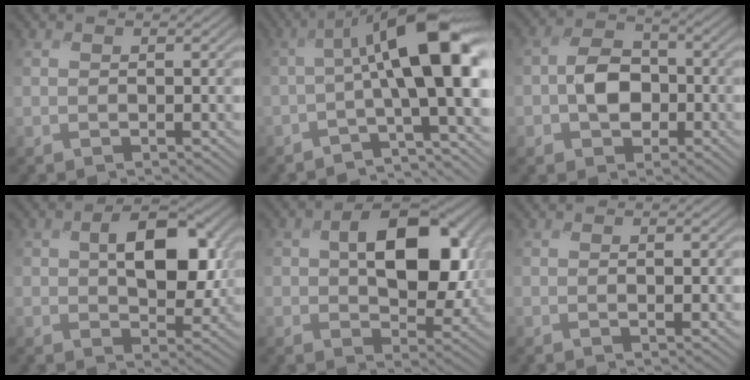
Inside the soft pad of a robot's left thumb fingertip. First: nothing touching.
{"total": 10.3, "force": [-0.7, 2.6, 9.9], "torque": [-0.148, 0.018, -0.029]}
{"total": 5.7, "force": [-1.8, 4.1, 3.5], "torque": [-0.062, 0.005, -0.046]}
{"total": 9.1, "force": [1.4, 5.5, 7.1], "torque": [-0.120, -0.008, 0.025]}
{"total": 11.9, "force": [1.7, 7.5, 9.0], "torque": [-0.142, -0.007, 0.031]}
{"total": 0.9, "force": [-0.2, 0.1, 0.9], "torque": [-0.014, -0.001, -0.002]}